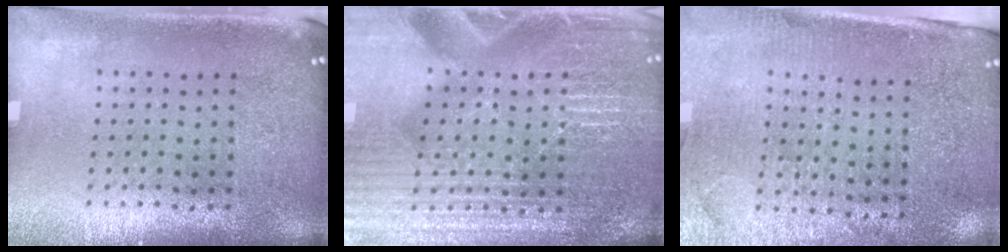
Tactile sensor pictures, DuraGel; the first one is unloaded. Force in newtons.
{"total": 4.7, "press": 4.5, "slide": 1.4}
{"total": 3.0, "press": 2.8, "slide": 0.9}